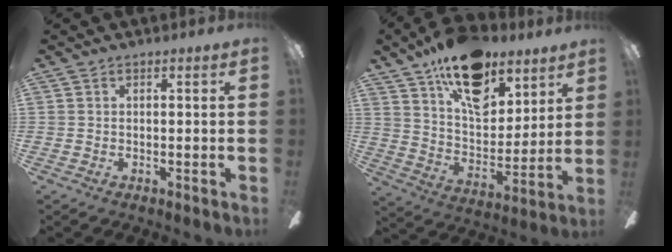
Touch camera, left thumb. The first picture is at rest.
{"total": 20.4, "force": [13.6, 10.8, 10.7], "torque": [-0.174, -0.073, 0.240]}